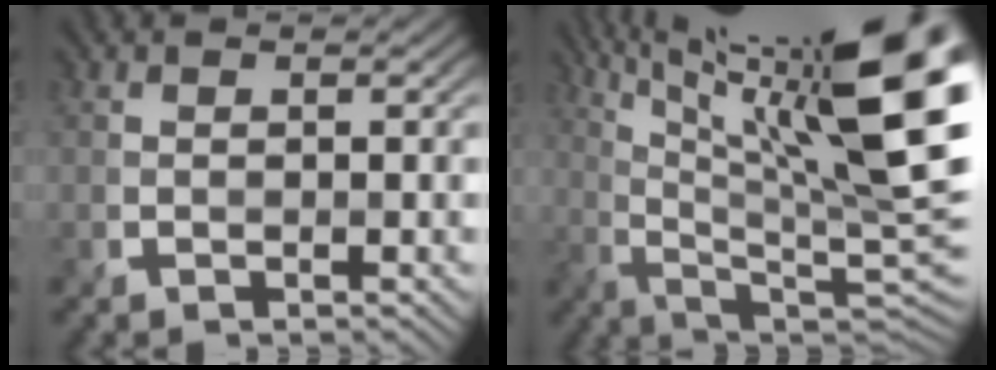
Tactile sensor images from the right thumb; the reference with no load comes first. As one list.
[{"total": 20.8, "force": [8.9, 6.0, 17.8], "torque": [-0.262, 0.024, 0.144]}]